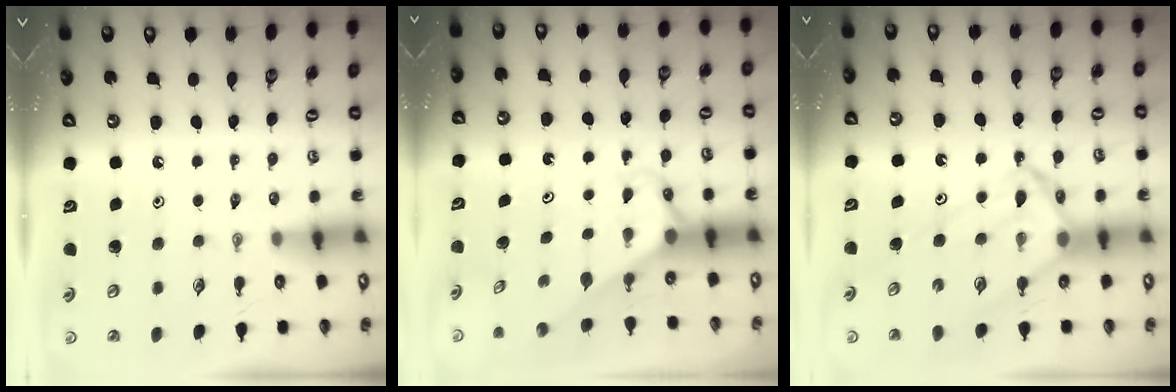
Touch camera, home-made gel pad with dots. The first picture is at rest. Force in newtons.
{"total": 2.7, "press": 2.7, "slide": 0.2}
{"total": 11.1, "press": 11.0, "slide": 1.3}